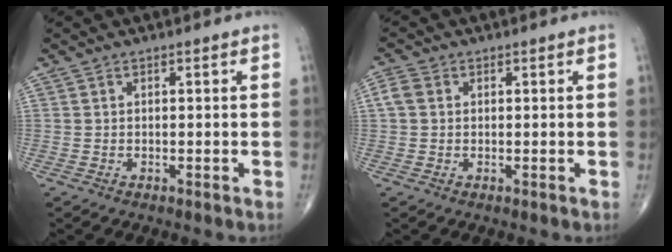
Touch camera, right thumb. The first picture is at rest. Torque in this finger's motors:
{"motor_torque": [0.08, 0.08, 0.16, -0.09, 0.01]}